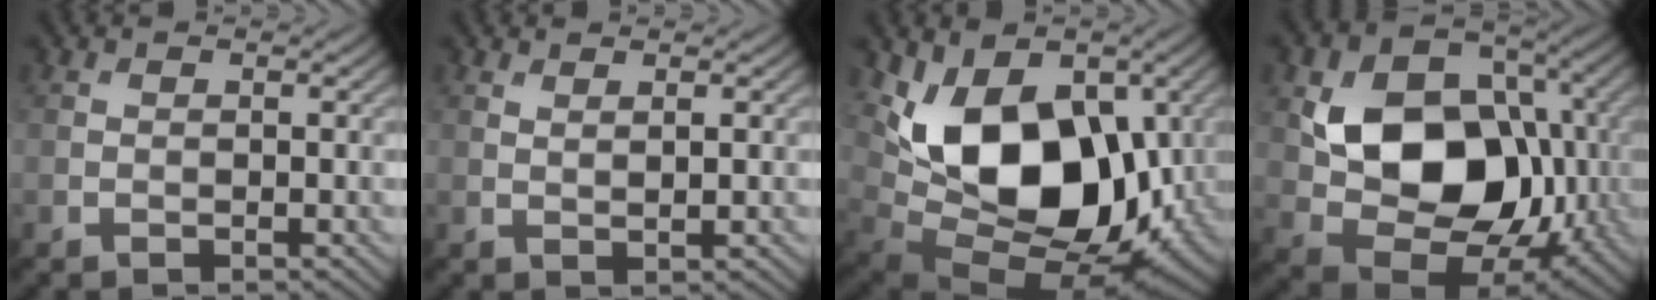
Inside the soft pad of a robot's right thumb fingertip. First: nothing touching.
{"total": 1.1, "force": [0.8, 0.1, 0.7], "torque": [-0.016, 0.000, 0.016]}
{"total": 15.4, "force": [2.2, 9.9, 11.6], "torque": [-0.181, -0.024, 0.045]}
{"total": 14.5, "force": [0.8, 10.9, 9.6], "torque": [-0.144, -0.009, 0.015]}